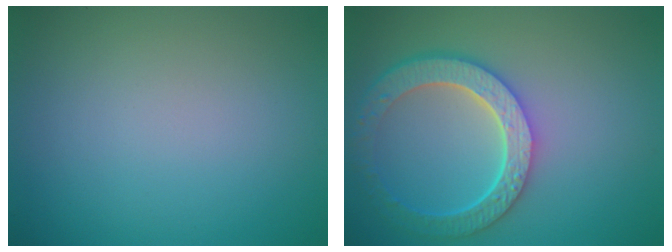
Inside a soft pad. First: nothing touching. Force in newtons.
{"total": 6.5, "press": 5.1, "slide": 4.0}